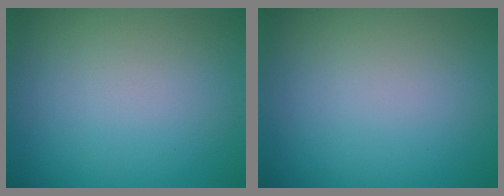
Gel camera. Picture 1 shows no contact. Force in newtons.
{"total": 0.0}